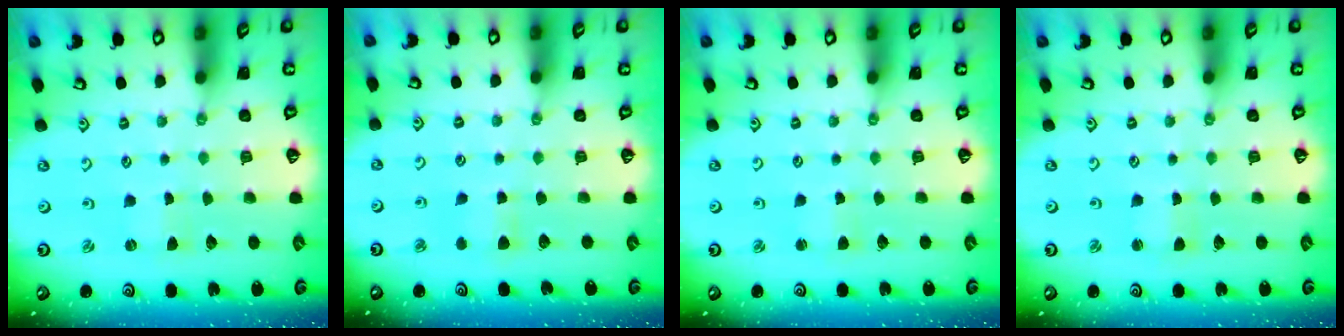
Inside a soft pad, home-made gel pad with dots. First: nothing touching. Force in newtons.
{"total": 4.0, "press": 3.9, "slide": 0.6}
{"total": 2.1, "press": 2.1, "slide": 0.2}
{"total": 2.0, "press": 2.0, "slide": 0.3}